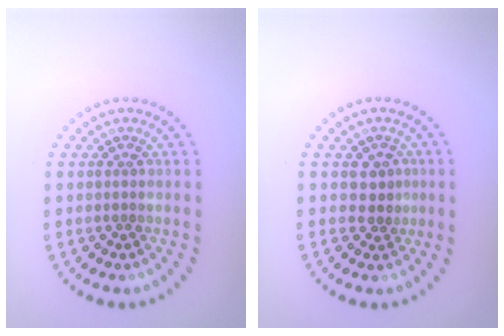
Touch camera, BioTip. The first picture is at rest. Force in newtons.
{"total": 1.7, "press": 1.5, "slide": 0.8}